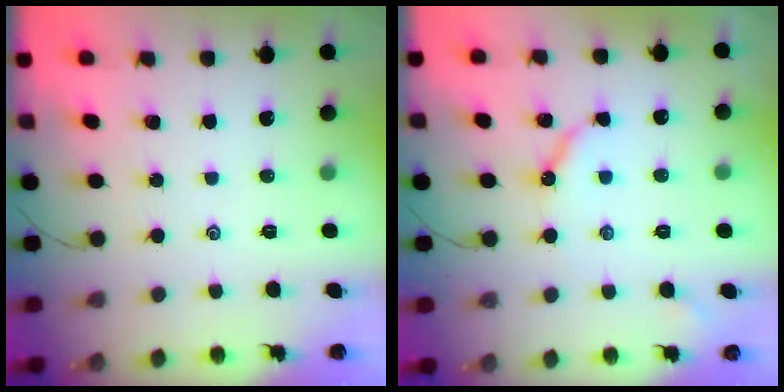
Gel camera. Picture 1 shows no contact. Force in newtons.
{"total": 5.5, "press": 5.5, "slide": 0.5}